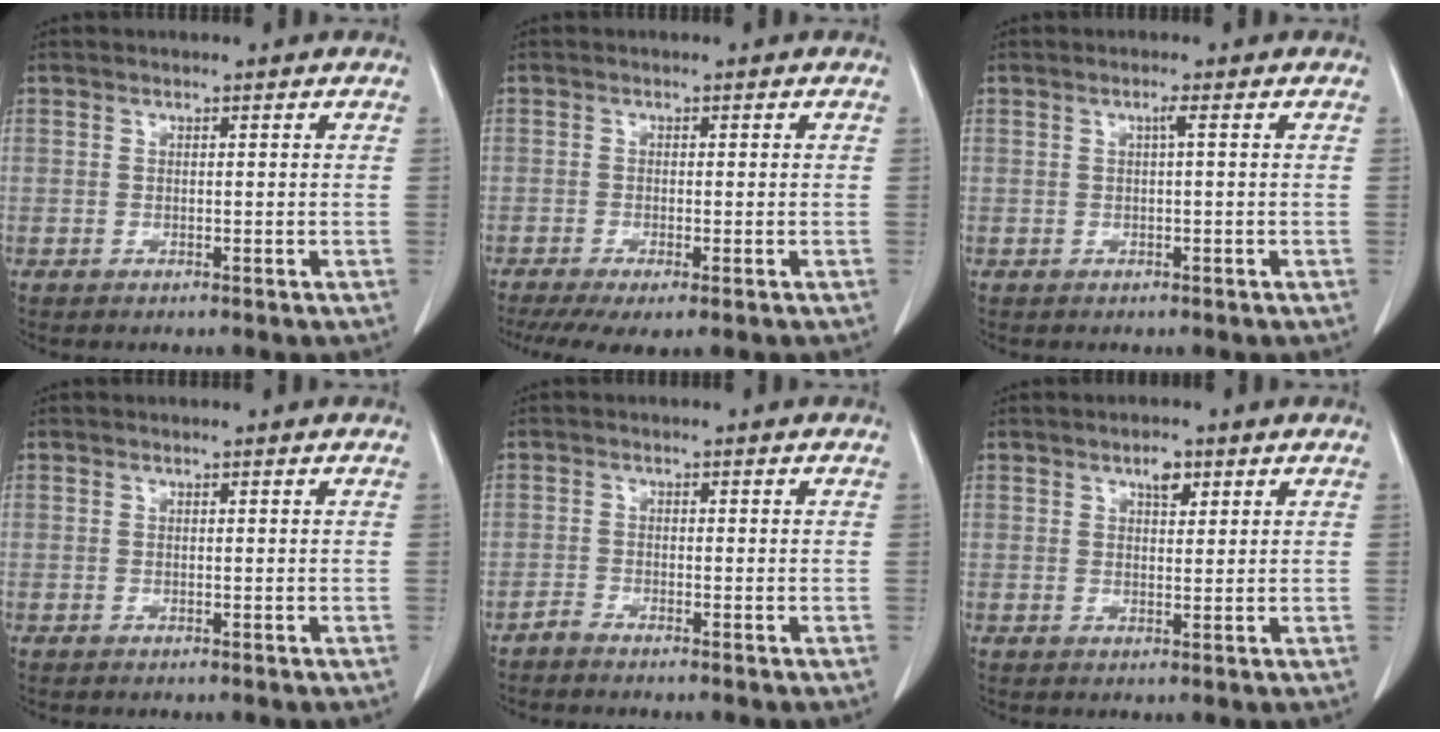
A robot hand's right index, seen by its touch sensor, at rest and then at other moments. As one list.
[{"total": 7.5, "force": [-4.2, 2.4, 5.7], "torque": [-0.100, -0.013, -0.067]}, {"total": 1.2, "force": [0.3, 0.1, 1.1], "torque": [-0.025, 0.003, 0.007]}, {"total": 0.0}, {"total": 1.6, "force": [-1.3, 0.3, 0.7], "torque": [-0.016, 0.001, -0.028]}, {"total": 3.1, "force": [1.7, 1.5, 2.1], "torque": [-0.038, 0.002, 0.029]}]